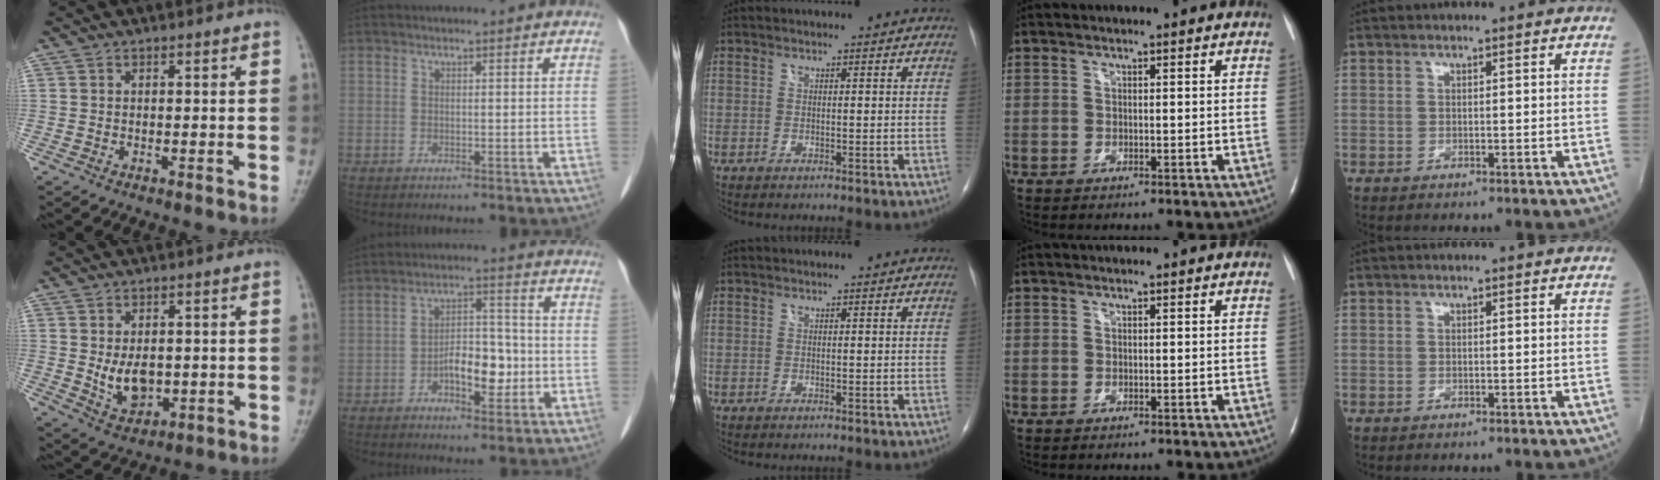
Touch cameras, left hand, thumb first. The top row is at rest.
{"thumb": {"total": 6.6, "force": [0.1, 4.4, 5.0], "torque": [-0.060, -0.014, 0.018]}, "index": {"total": 7.4, "force": [-2.3, 3.5, 6.0], "torque": [-0.103, 0.015, -0.036]}}